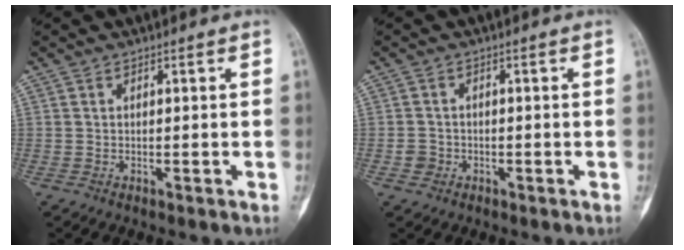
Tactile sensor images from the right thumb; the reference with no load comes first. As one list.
[{"total": 2.0, "force": [-0.7, 1.9, 0.3], "torque": [0.007, 0.011, -0.015]}]